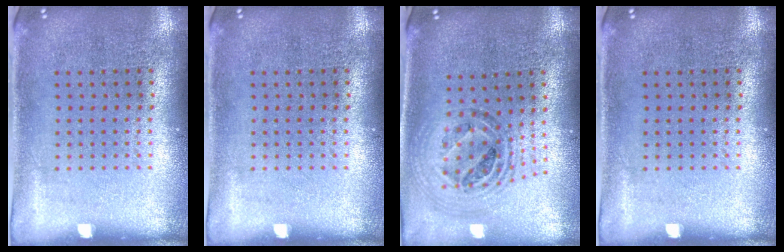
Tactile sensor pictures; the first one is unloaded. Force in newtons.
{"total": 0.0}
{"total": 1.2, "press": 1.1, "slide": 0.4}
{"total": 0.0}